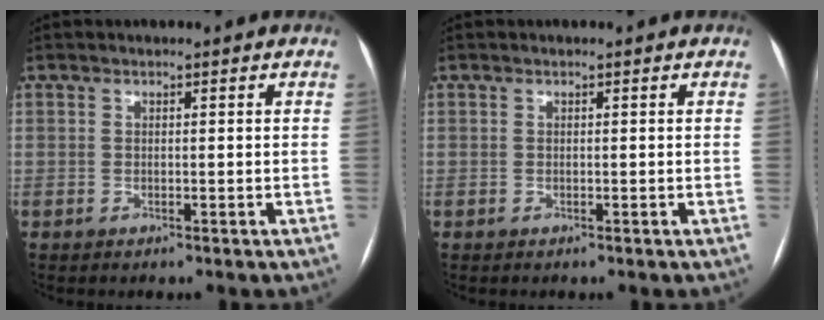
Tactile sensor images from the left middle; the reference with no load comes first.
{"total": 0.0}